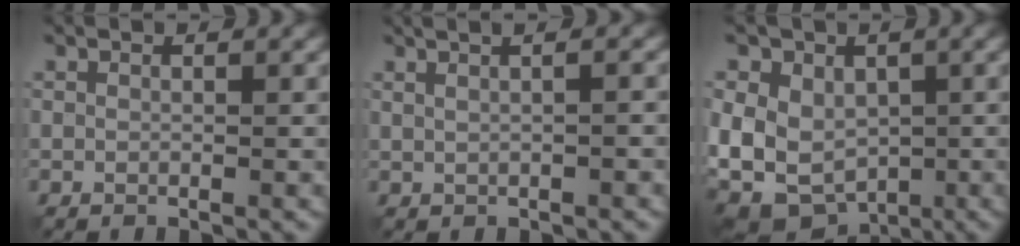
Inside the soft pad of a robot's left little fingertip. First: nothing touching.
{"total": 4.9, "force": [2.2, 2.3, 3.7], "torque": [-0.041, 0.035, 0.015]}
{"total": 10.4, "force": [-2.2, 8.6, 5.4], "torque": [-0.107, -0.001, -0.057]}